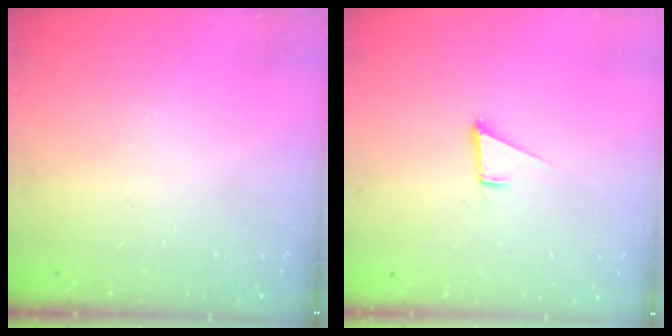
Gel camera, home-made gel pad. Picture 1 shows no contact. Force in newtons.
{"total": 1.9, "press": 1.9, "slide": 0.1}